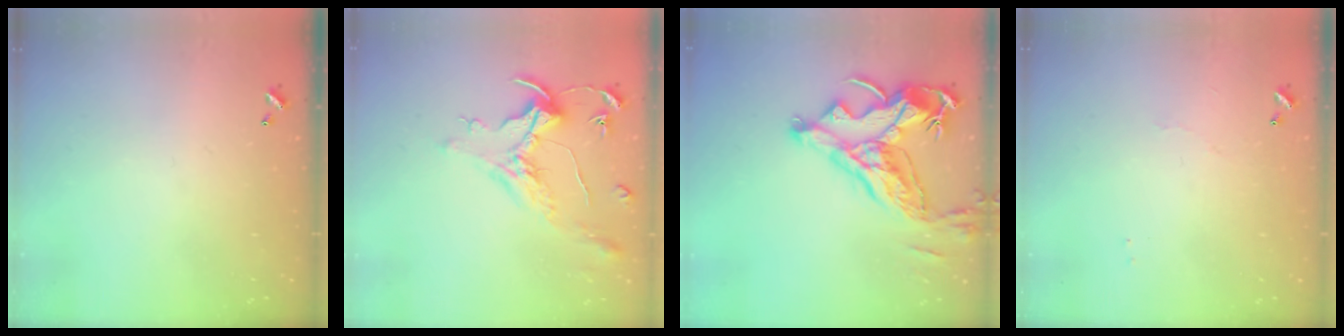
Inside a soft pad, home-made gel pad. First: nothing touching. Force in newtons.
{"total": 1.6, "press": 1.4, "slide": 0.7}
{"total": 13.5, "press": 13.3, "slide": 2.4}
{"total": 1.6, "press": 1.5, "slide": 0.5}